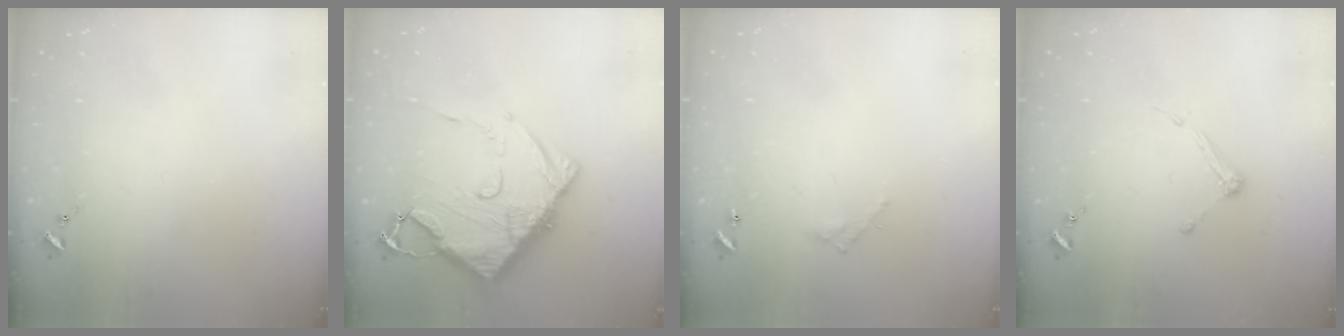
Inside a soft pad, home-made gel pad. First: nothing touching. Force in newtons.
{"total": 14.3, "press": 14.2, "slide": 1.3}
{"total": 3.5, "press": 3.5, "slide": 0.2}
{"total": 4.4, "press": 4.3, "slide": 0.5}